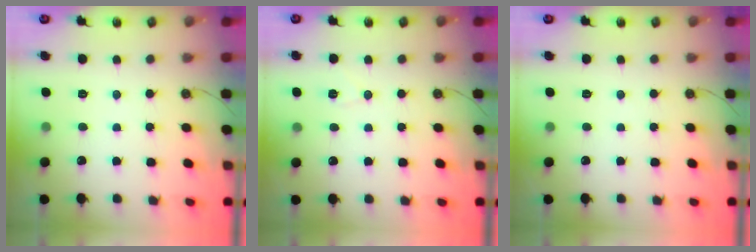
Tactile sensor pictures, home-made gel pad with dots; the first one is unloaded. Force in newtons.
{"total": 6.0, "press": 6.0, "slide": 1.0}
{"total": 0.0}